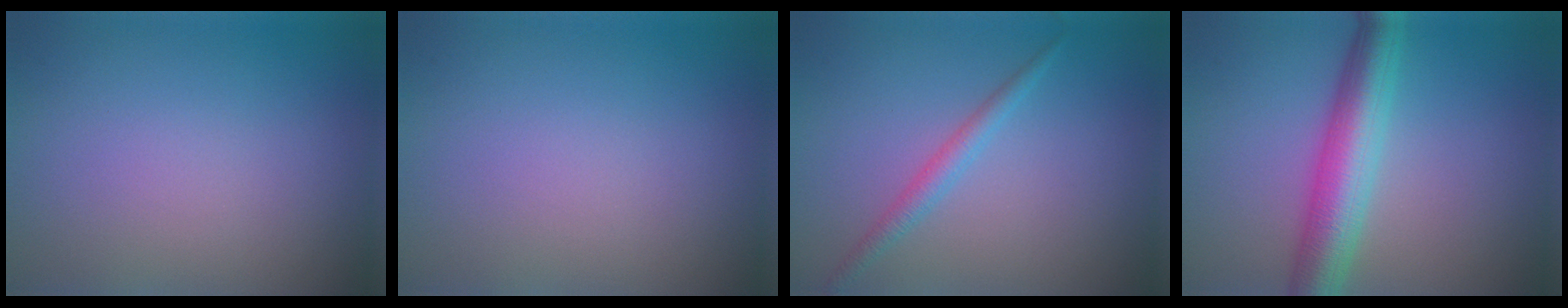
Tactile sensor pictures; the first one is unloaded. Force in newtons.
{"total": 0.0}
{"total": 1.7, "press": 1.7, "slide": 0.1}
{"total": 6.3, "press": 6.3, "slide": 0.2}